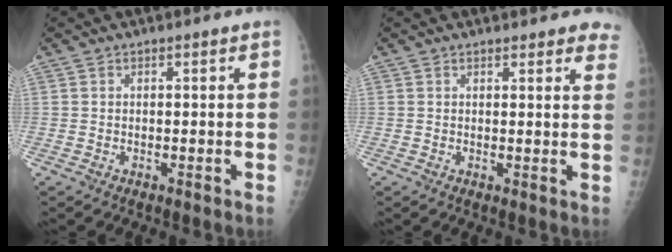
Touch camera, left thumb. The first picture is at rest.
{"total": 6.1, "force": [5.4, 1.9, 2.0], "torque": [0.010, -0.019, 0.044]}